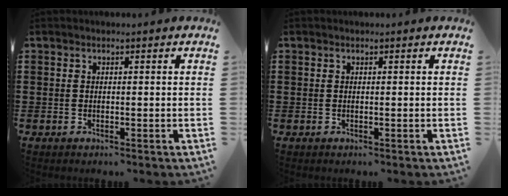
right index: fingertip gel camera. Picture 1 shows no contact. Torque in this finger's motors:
{"motor_torque": [0.00, 0.01, 0.00, 0.00]}